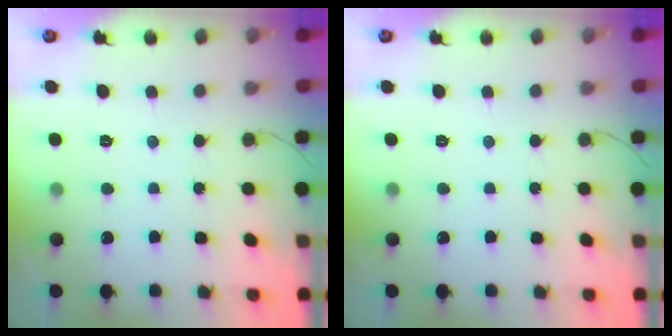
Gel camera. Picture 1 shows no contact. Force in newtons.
{"total": 0.0}